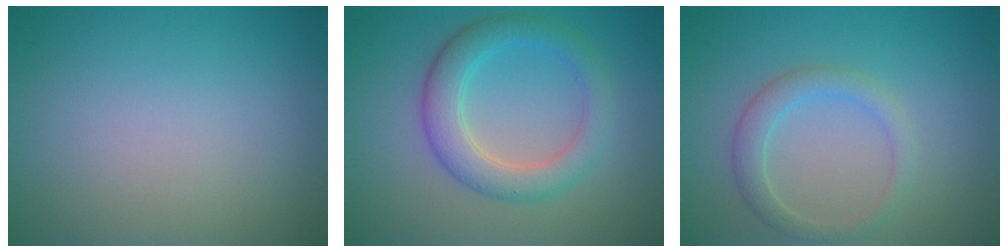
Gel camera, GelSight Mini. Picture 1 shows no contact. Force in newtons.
{"total": 4.4, "press": 4.4, "slide": 0.1}
{"total": 2.4, "press": 2.4, "slide": 0.1}